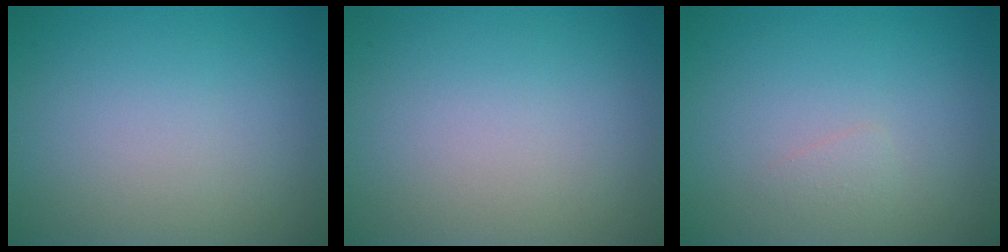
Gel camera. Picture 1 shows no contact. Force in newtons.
{"total": 0.0}
{"total": 0.7, "press": 0.7, "slide": 0.0}